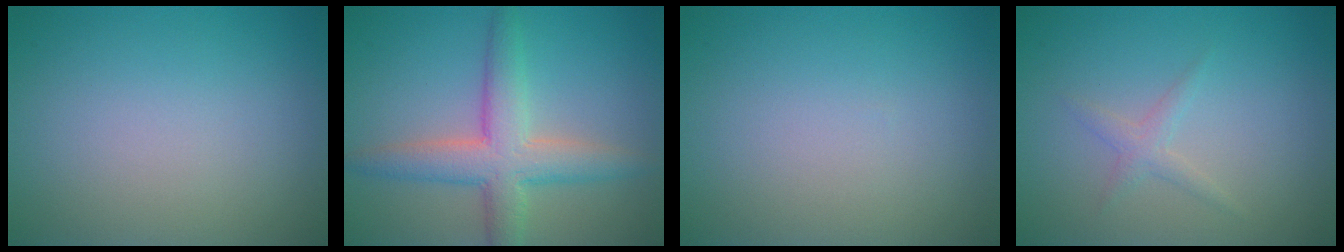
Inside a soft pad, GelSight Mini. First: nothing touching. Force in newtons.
{"total": 5.3, "press": 5.3, "slide": 0.4}
{"total": 0.0}
{"total": 1.3, "press": 1.3, "slide": 0.0}